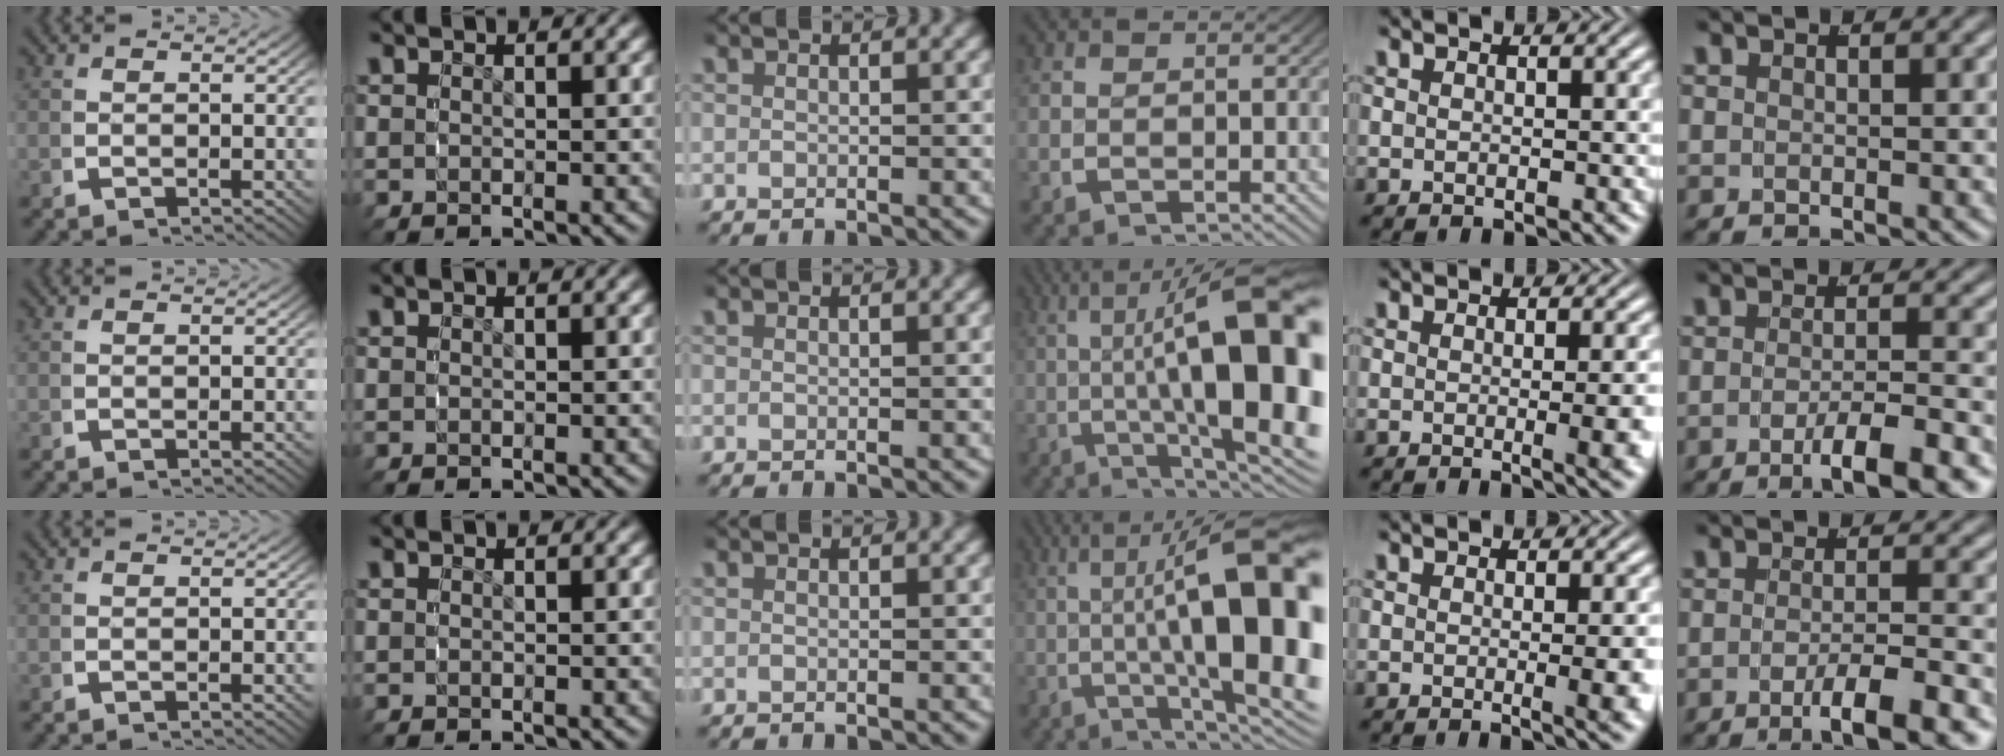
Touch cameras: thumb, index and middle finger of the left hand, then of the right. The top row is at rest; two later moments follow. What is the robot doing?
{"motion": "grasp_and_lifting", "object": "dispenser bottle"}